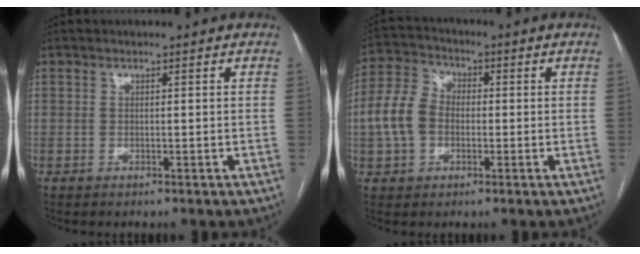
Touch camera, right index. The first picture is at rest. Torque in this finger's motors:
{"motor_torque": [0.33, -0.14, 0.60, 0.12]}